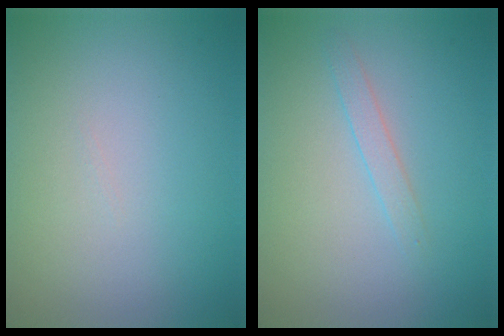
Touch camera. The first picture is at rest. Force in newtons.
{"total": 1.2, "press": 1.2, "slide": 0.1}